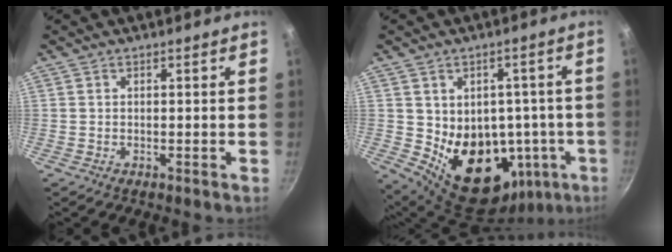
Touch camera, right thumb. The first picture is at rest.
{"total": 18.8, "force": [-2.6, 14.2, 12.1], "torque": [-0.136, 0.007, -0.008]}